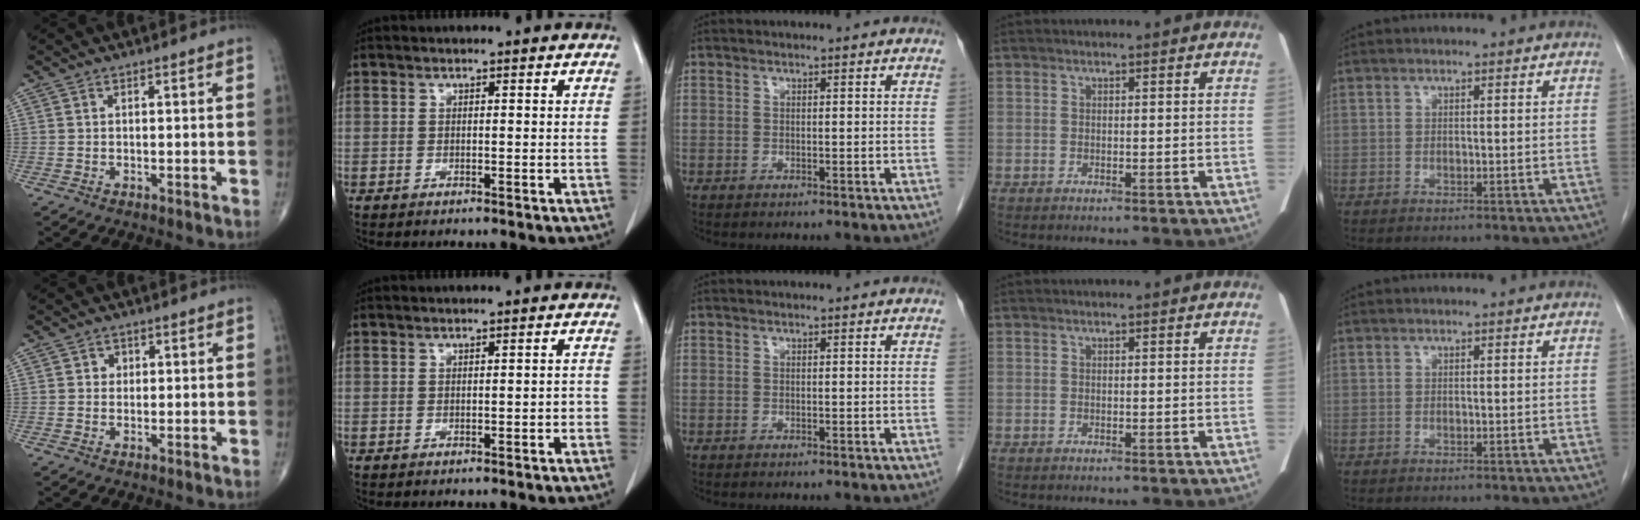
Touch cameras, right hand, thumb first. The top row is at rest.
{"thumb": {"total": 1.8, "force": [0.4, 1.6, 0.6], "torque": [0.003, 0.001, 0.002]}, "index": {"total": 1.0, "force": [-0.4, 0.2, 0.8], "torque": [-0.009, 0.002, -0.005]}}